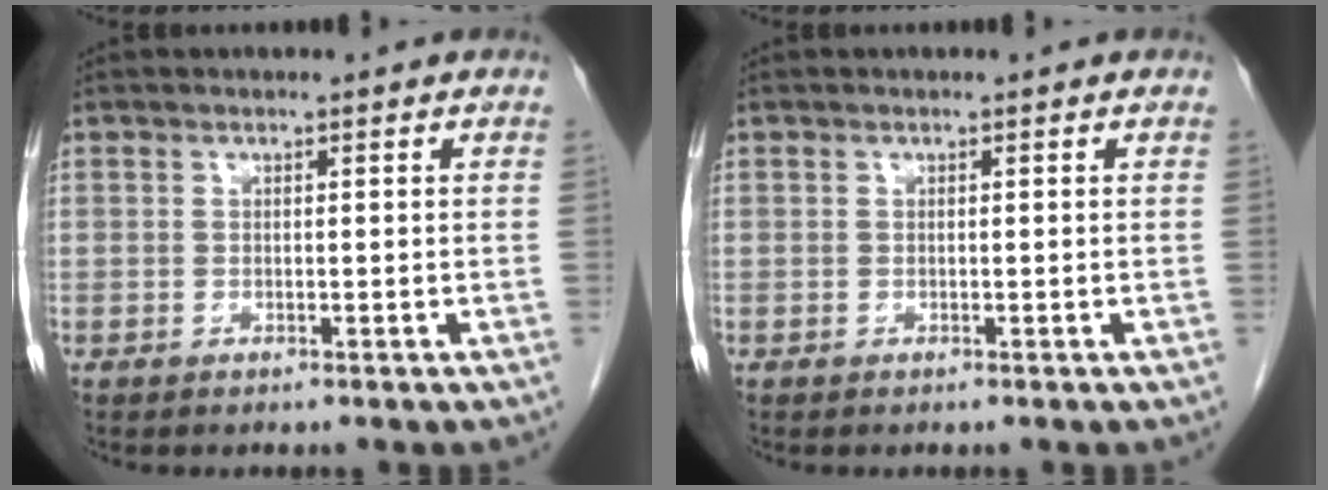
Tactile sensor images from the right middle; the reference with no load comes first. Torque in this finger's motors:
{"motor_torque": [0.08, -0.03, 0.00, 0.00]}